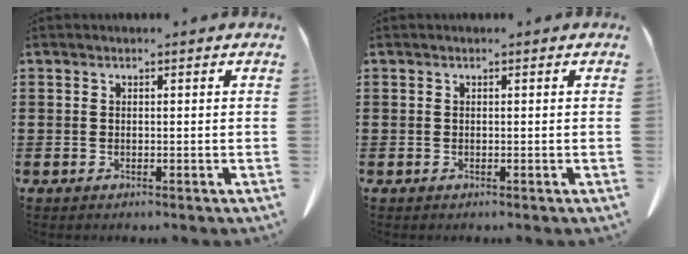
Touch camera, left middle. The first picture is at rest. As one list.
[{"total": 0.0}]